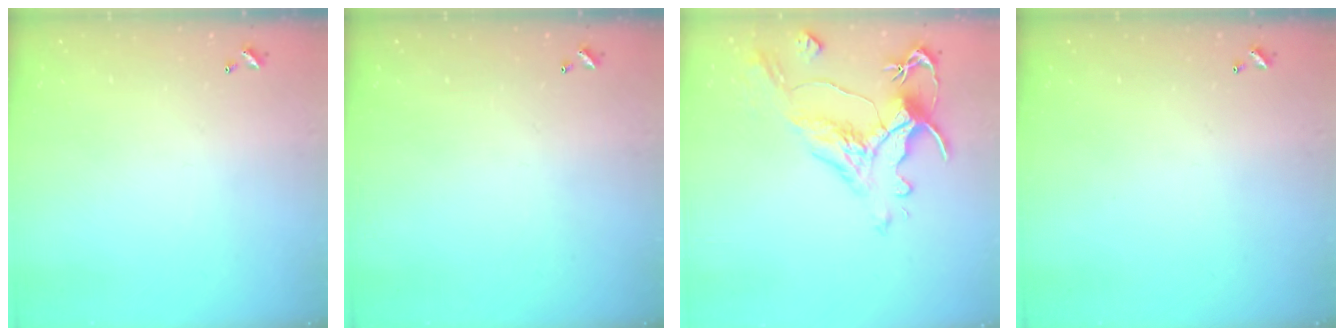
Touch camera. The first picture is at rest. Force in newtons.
{"total": 0.0}
{"total": 1.8, "press": 0.9, "slide": 1.5}
{"total": 0.0}